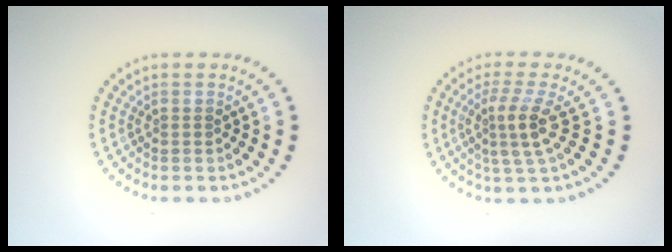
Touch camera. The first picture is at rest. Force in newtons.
{"total": 3.1, "press": 2.3, "slide": 2.0}